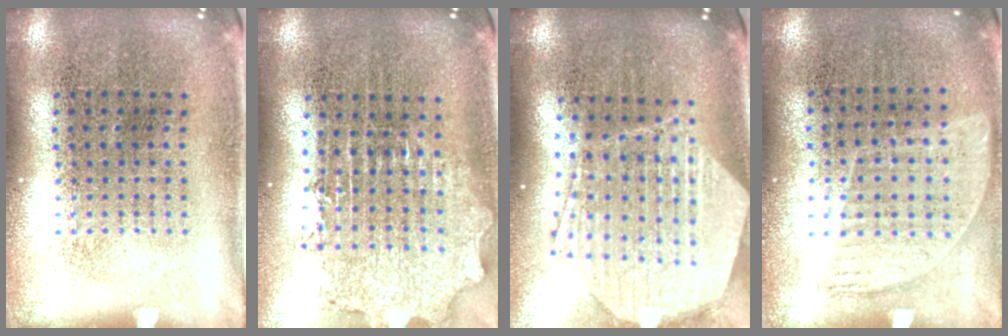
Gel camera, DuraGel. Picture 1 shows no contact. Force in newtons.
{"total": 2.1, "press": 1.6, "slide": 1.4}
{"total": 2.9, "press": 2.3, "slide": 1.8}
{"total": 1.0, "press": 0.8, "slide": 0.5}